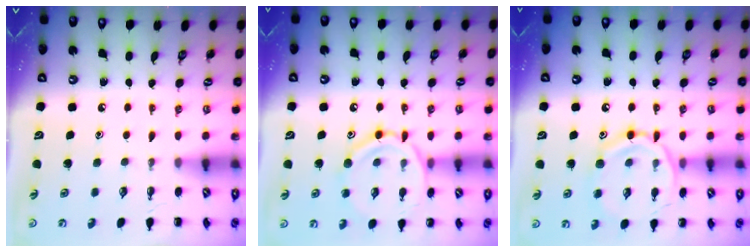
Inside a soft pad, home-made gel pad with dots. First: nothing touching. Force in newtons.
{"total": 12.4, "press": 12.3, "slide": 1.1}
{"total": 13.1, "press": 13.1, "slide": 0.8}